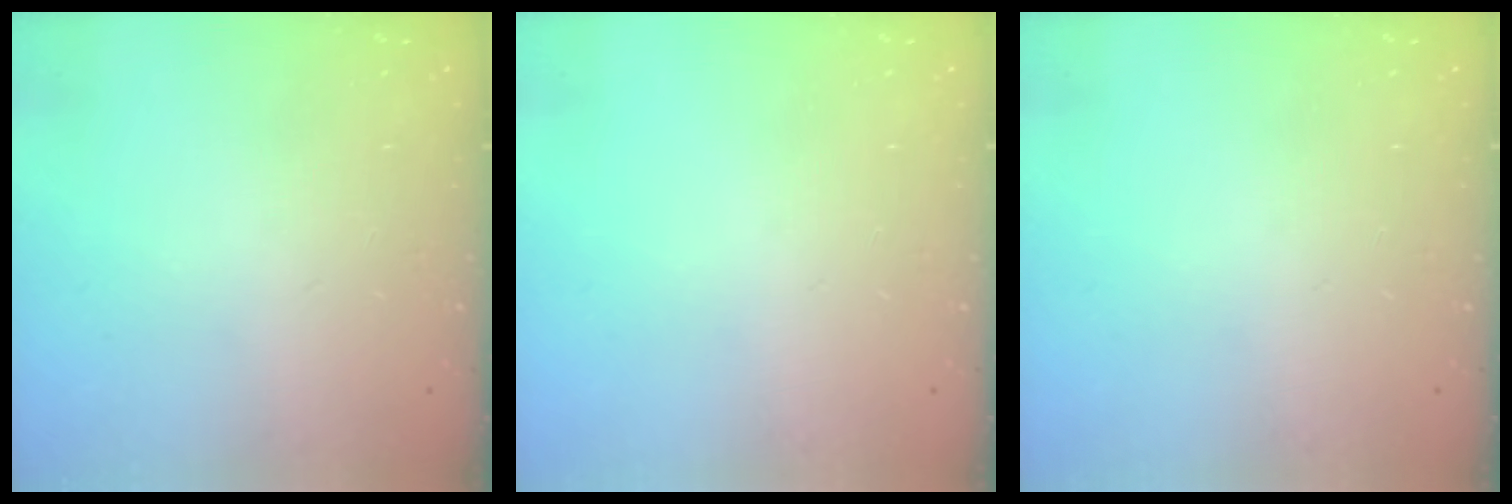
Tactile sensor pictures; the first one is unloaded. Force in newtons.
{"total": 0.0}
{"total": 0.0}